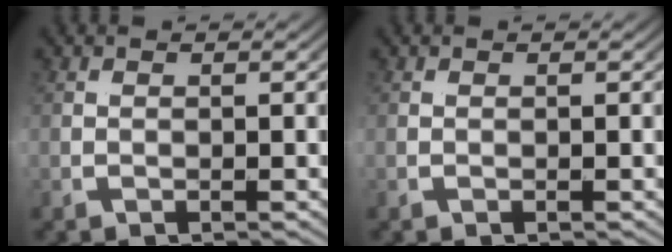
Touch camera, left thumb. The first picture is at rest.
{"total": 0.0}